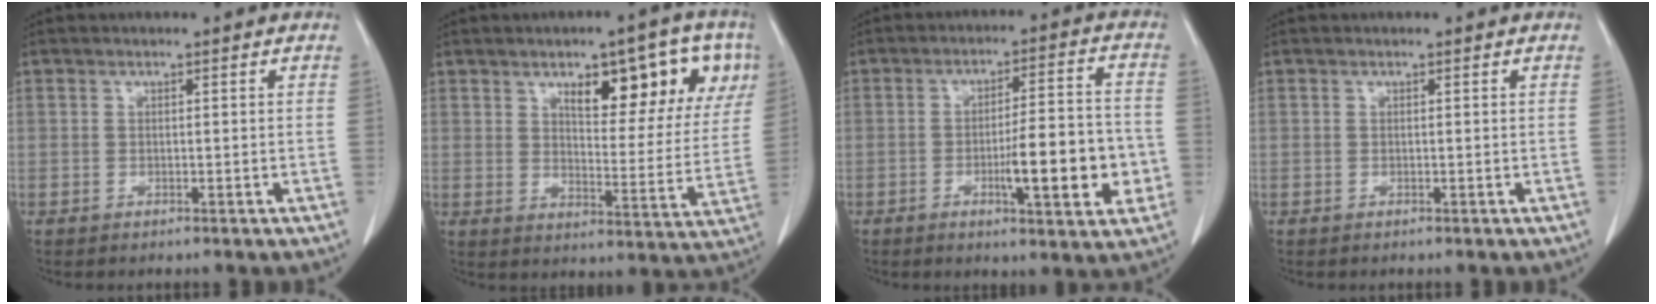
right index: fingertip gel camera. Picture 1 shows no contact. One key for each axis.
{"total": 14.9, "fx": 7.2, "fy": 4.8, "fz": 12.2, "tx": -0.146, "ty": 0.012, "tz": 0.100}
{"total": 12.2, "fx": -3.3, "fy": 2.1, "fz": 11.6, "tx": -0.171, "ty": 0.006, "tz": -0.047}
{"total": 0.0}